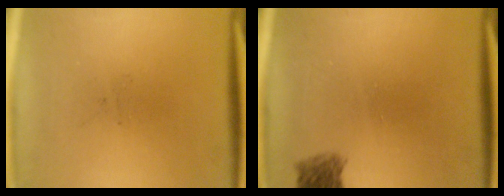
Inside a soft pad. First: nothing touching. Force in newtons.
{"total": 2.6}